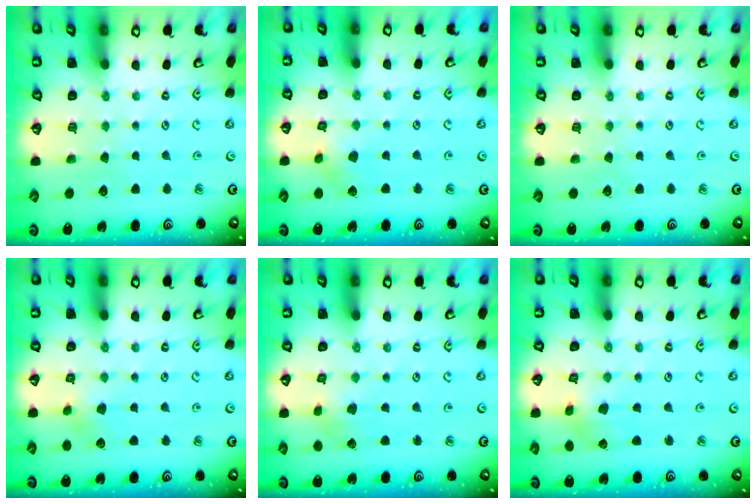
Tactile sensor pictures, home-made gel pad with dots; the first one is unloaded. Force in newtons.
{"total": 3.7, "press": 3.6, "slide": 0.6}
{"total": 0.0}
{"total": 3.0, "press": 2.9, "slide": 0.4}
{"total": 2.6, "press": 2.6, "slide": 0.4}
{"total": 2.7, "press": 2.6, "slide": 0.3}